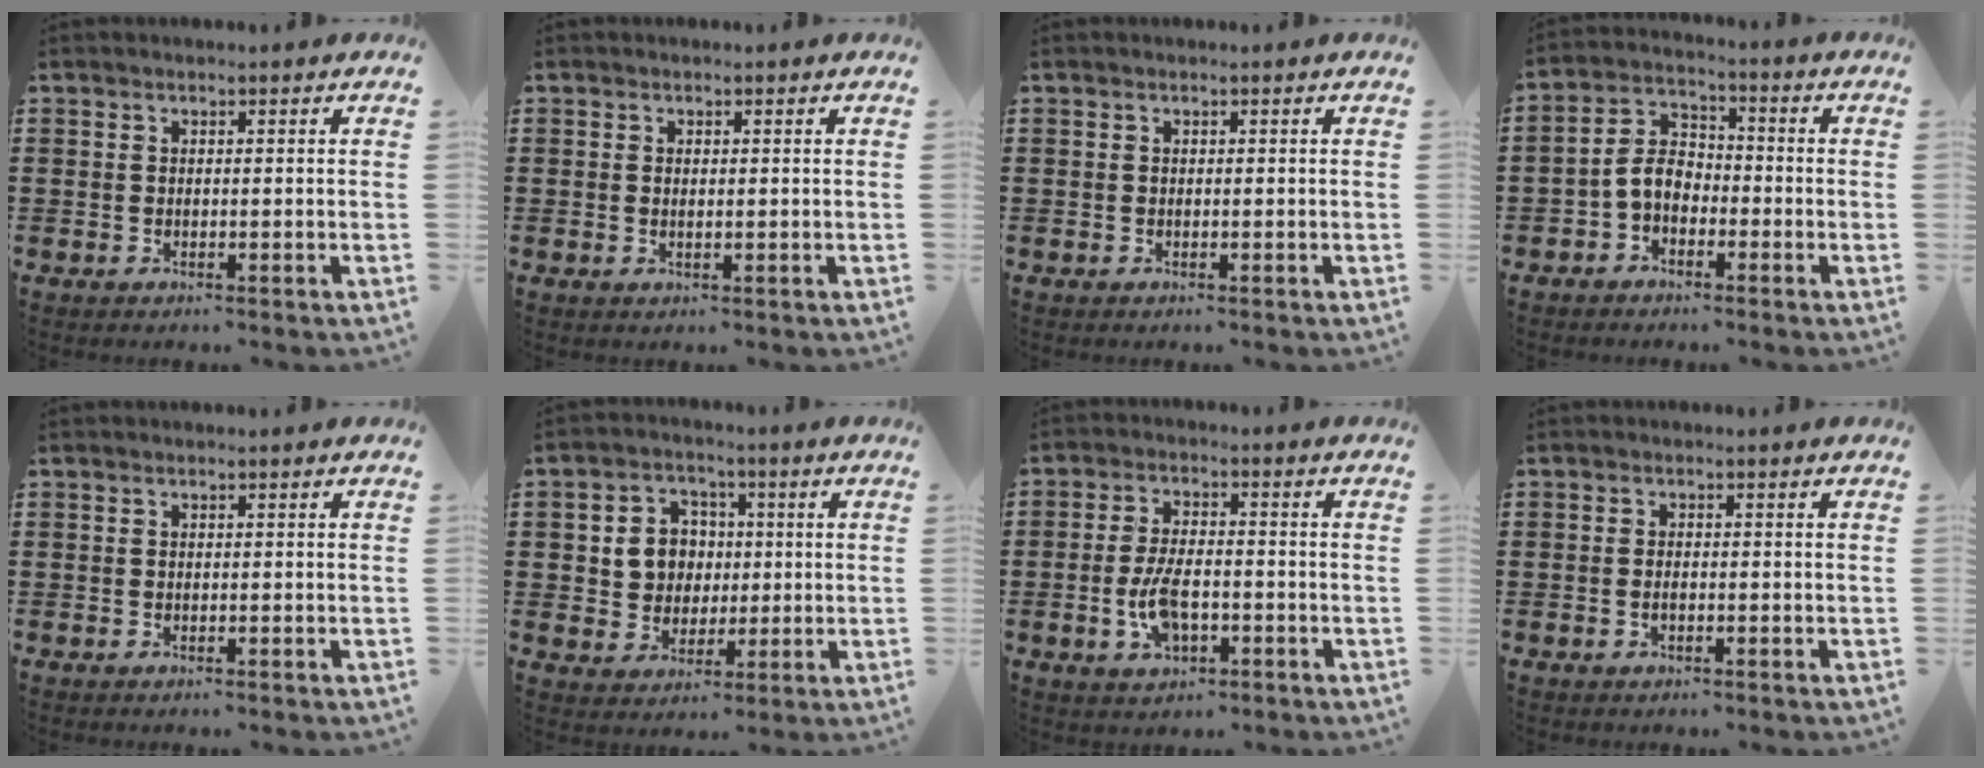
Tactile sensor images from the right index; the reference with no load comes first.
{"total": 0.6, "force": [0.2, 0.3, 0.5], "torque": [-0.010, 0.002, 0.003]}
{"total": 0.0}
{"total": 5.0, "force": [-2.0, 3.3, 3.2], "torque": [-0.083, 0.009, -0.047]}
{"total": 0.0}
{"total": 6.1, "force": [0.5, 5.8, 2.1], "torque": [-0.055, 0.017, 0.006]}
{"total": 6.7, "force": [-1.8, 3.2, 5.6], "torque": [-0.122, 0.003, -0.036]}
{"total": 1.0, "force": [-0.3, 0.4, 0.9], "torque": [-0.018, -0.003, -0.004]}